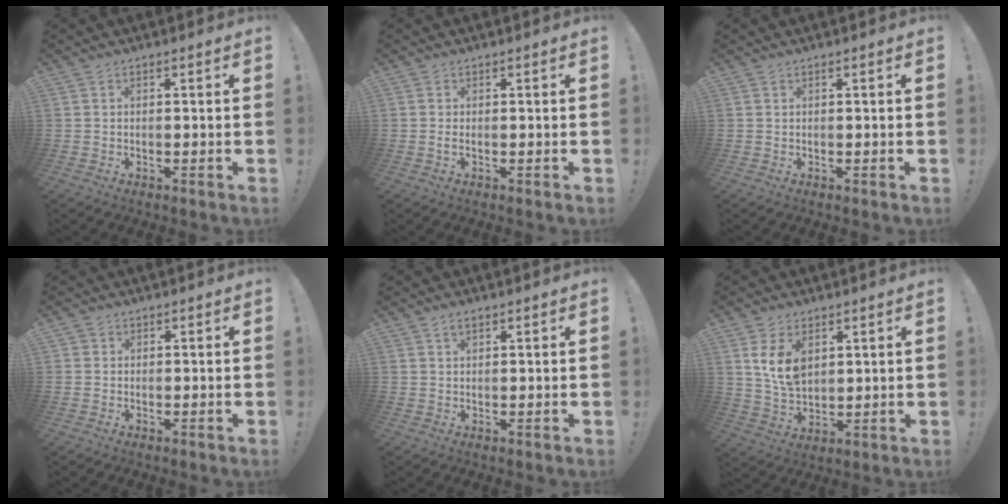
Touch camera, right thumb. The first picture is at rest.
{"total": 1.1, "force": [-0.3, 0.3, 1.0], "torque": [-0.018, 0.000, -0.005]}
{"total": 0.0}
{"total": 0.9, "force": [0.0, 0.9, 0.1], "torque": [-0.005, 0.003, 0.001]}
{"total": 1.8, "force": [1.0, 0.8, 1.2], "torque": [-0.025, 0.002, 0.018]}
{"total": 9.3, "force": [3.8, 6.0, 6.0], "torque": [-0.106, -0.008, 0.073]}